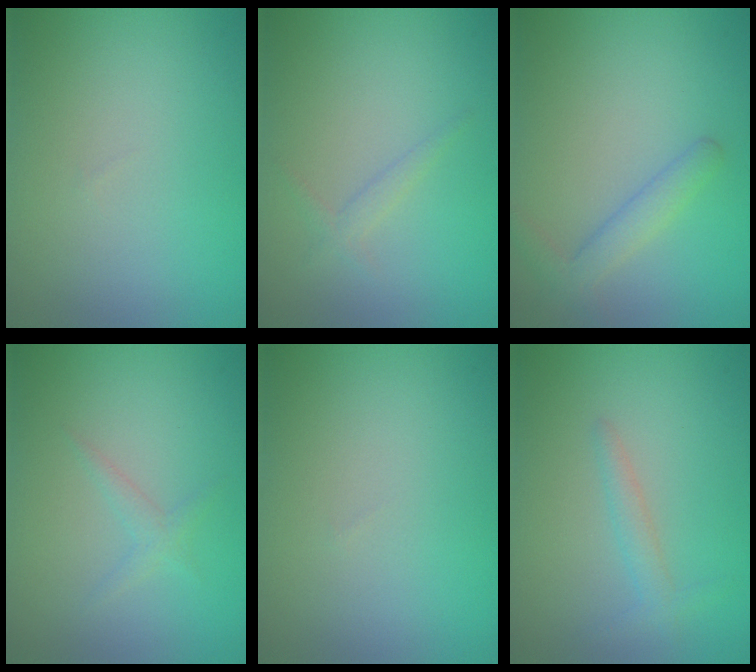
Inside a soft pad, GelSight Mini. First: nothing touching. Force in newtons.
{"total": 1.1, "press": 1.1, "slide": 0.1}
{"total": 2.3, "press": 2.3, "slide": 0.1}
{"total": 1.1, "press": 1.1, "slide": 0.0}
{"total": 0.0}
{"total": 1.4, "press": 1.4, "slide": 0.1}